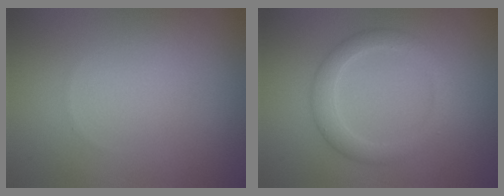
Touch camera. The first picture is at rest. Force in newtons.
{"total": 2.8, "press": 2.8, "slide": 0.3}